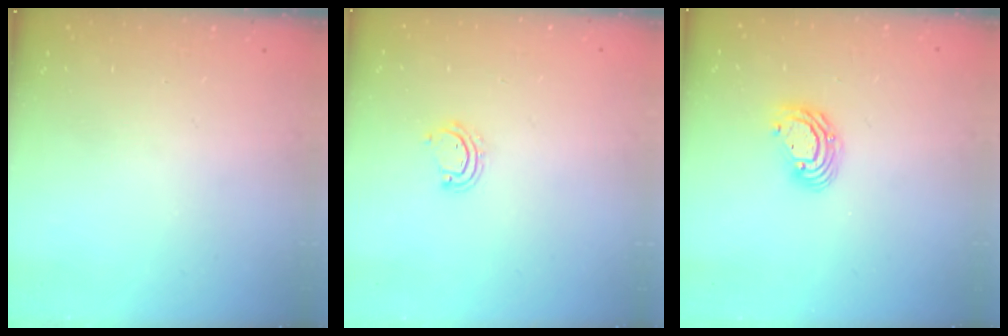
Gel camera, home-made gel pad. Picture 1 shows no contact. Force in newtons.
{"total": 2.7, "press": 2.7, "slide": 0.2}
{"total": 7.5, "press": 7.4, "slide": 1.1}